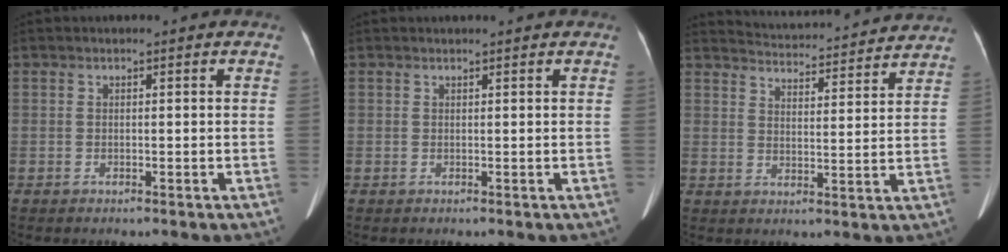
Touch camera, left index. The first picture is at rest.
{"total": 2.2, "force": [2.0, 0.0, 0.8], "torque": [-0.010, 0.007, 0.023]}
{"total": 16.1, "force": [15.6, 1.5, 3.7], "torque": [-0.055, -0.012, 0.198]}